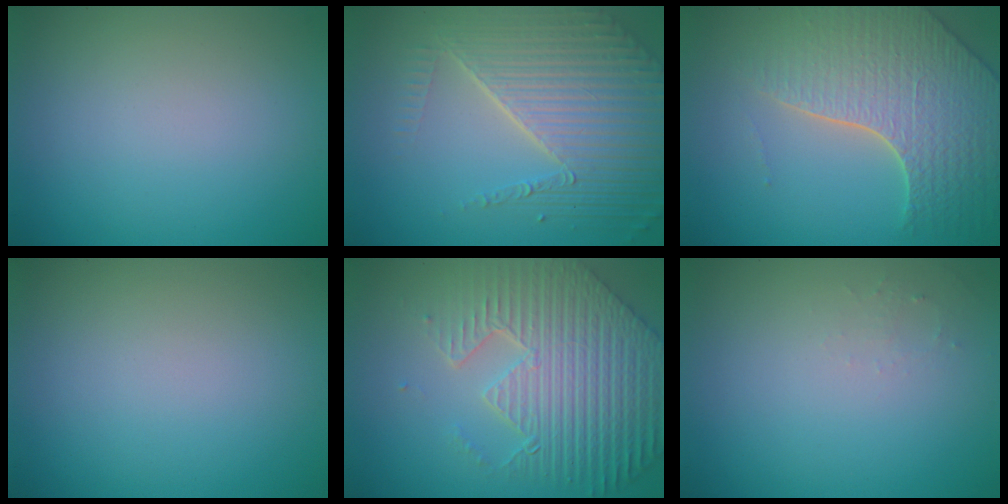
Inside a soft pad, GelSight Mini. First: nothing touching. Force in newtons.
{"total": 7.8, "press": 5.4, "slide": 5.6}
{"total": 6.2, "press": 5.2, "slide": 3.4}
{"total": 0.0}
{"total": 9.0, "press": 6.4, "slide": 6.3}
{"total": 0.8, "press": 0.8, "slide": 0.3}